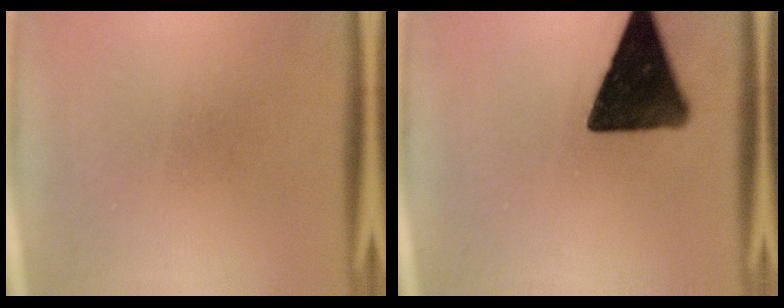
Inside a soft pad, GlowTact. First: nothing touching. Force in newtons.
{"total": 14.8}